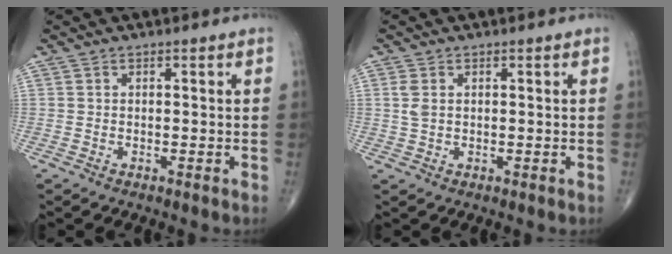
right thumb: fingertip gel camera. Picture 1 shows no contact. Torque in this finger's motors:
{"motor_torque": [0.00, 0.00, 0.30, 0.22, 0.03]}